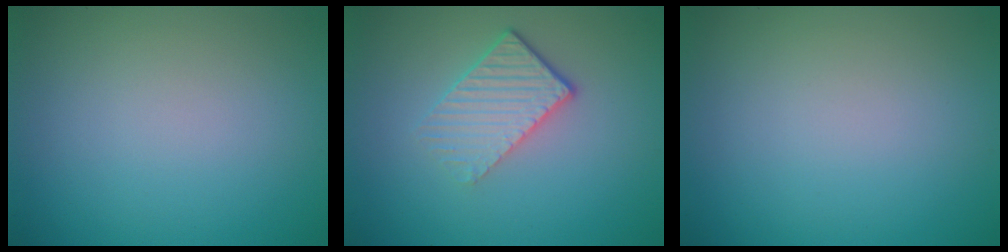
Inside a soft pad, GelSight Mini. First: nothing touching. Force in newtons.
{"total": 3.4, "press": 2.6, "slide": 2.1}
{"total": 0.0}